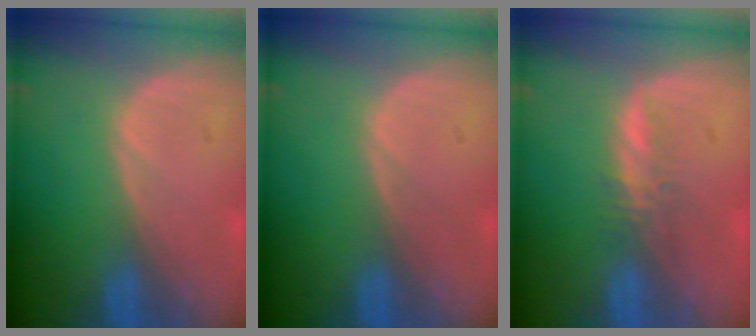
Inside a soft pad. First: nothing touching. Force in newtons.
{"total": 0.0}
{"total": 2.0, "press": 1.8, "slide": 0.6}